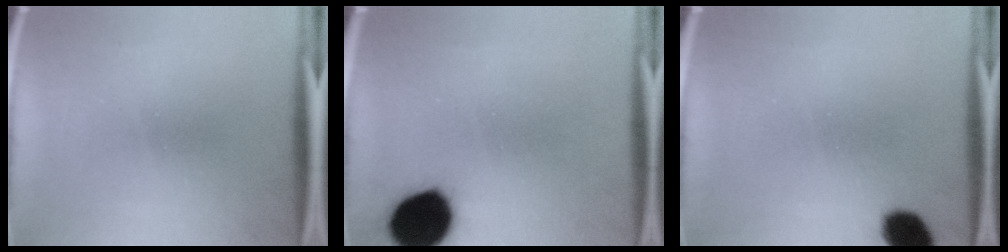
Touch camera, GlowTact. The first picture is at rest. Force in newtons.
{"total": 16.1}
{"total": 7.3}